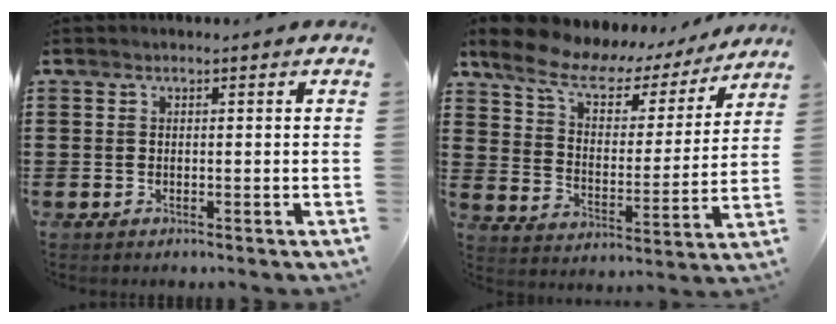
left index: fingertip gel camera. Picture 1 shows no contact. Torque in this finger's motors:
{"motor_torque": [2.14, 0.00, 0.77, 0.21]}